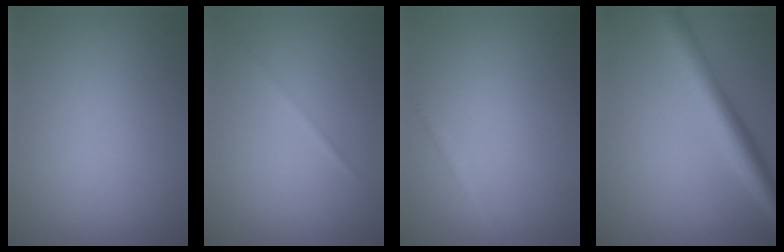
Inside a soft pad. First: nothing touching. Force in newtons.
{"total": 0.7, "press": 0.7, "slide": 0.1}
{"total": 1.1, "press": 1.1, "slide": 0.1}
{"total": 5.5, "press": 5.5, "slide": 0.3}